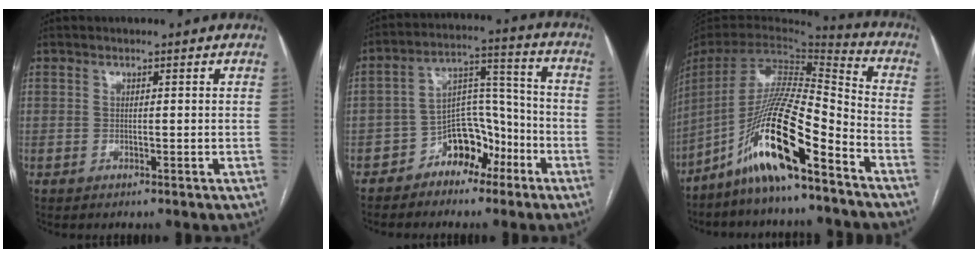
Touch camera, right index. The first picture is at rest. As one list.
[{"total": 9.4, "force": [-5.4, 5.9, 4.9], "torque": [-0.080, 0.037, -0.086]}, {"total": 18.3, "force": [-10.5, 2.2, 14.8], "torque": [-0.309, -0.024, -0.200]}]